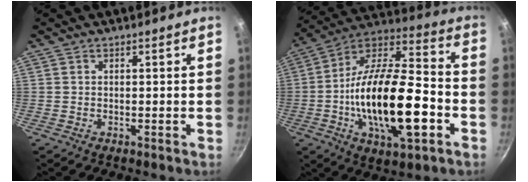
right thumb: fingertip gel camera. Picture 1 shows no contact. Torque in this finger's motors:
{"motor_torque": [0.26, 1.70, 2.18, -0.59, 0.26]}